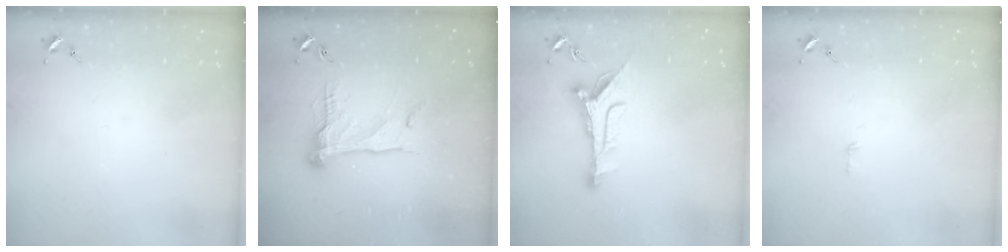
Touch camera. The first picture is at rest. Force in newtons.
{"total": 14.2, "press": 14.2, "slide": 1.0}
{"total": 10.4, "press": 10.3, "slide": 0.8}
{"total": 2.9, "press": 2.9, "slide": 0.2}